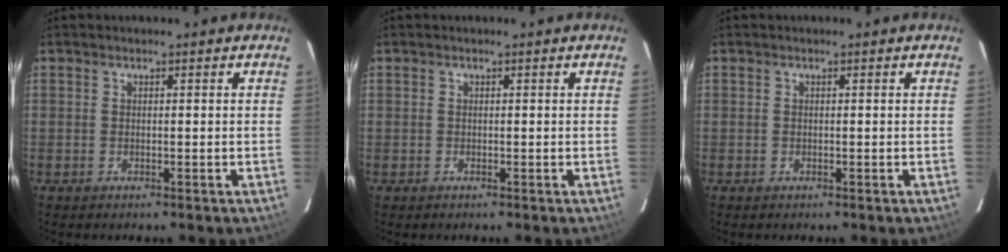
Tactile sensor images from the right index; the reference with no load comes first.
{"total": 0.8, "force": [-0.2, 0.7, -0.1], "torque": [0.000, 0.003, -0.002]}
{"total": 0.0}